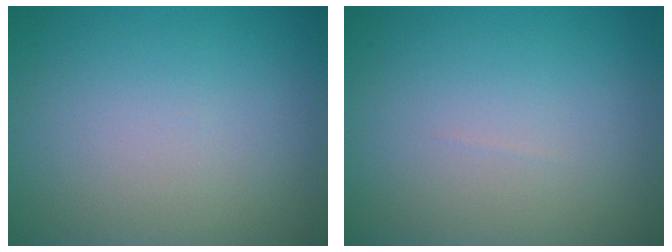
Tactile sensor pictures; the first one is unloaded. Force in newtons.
{"total": 0.0}